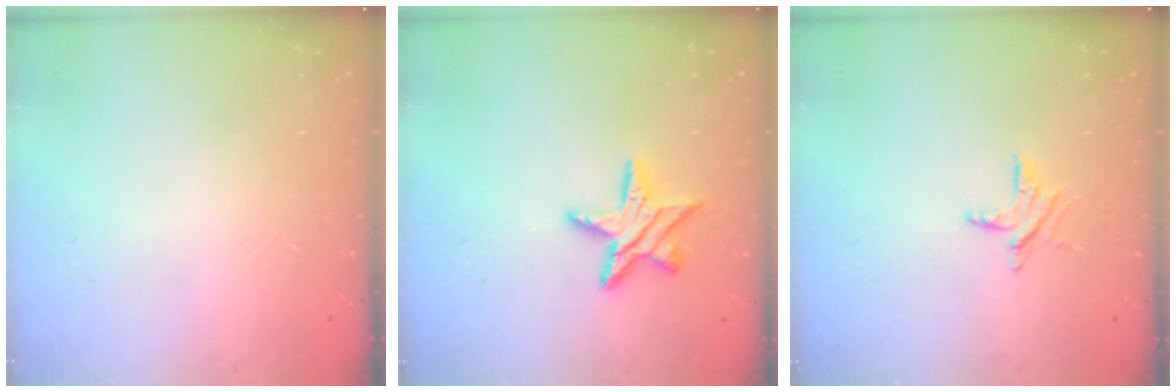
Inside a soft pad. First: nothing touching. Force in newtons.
{"total": 11.5, "press": 11.4, "slide": 0.7}
{"total": 5.7, "press": 5.7, "slide": 0.5}